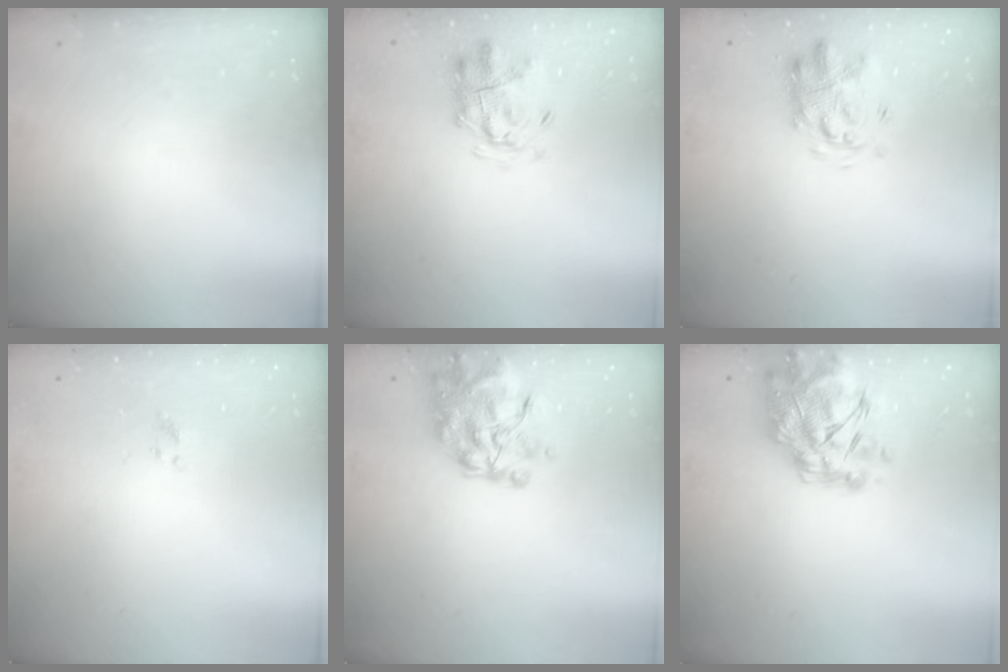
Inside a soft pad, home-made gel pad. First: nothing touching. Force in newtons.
{"total": 3.3, "press": 3.0, "slide": 1.3}
{"total": 3.1, "press": 3.0, "slide": 0.8}
{"total": 1.3, "press": 1.1, "slide": 0.6}
{"total": 8.7, "press": 8.2, "slide": 3.0}
{"total": 14.7, "press": 13.7, "slide": 5.6}